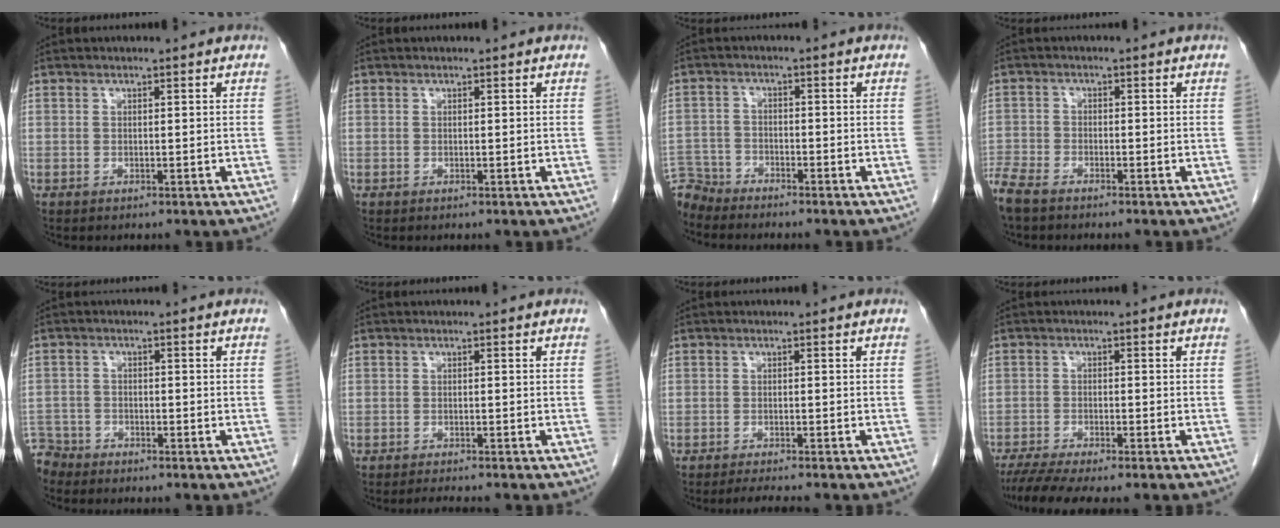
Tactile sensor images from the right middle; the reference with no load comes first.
{"total": 0.0}
{"total": 5.3, "force": [-5.2, 1.2, -0.4], "torque": [0.015, -0.007, -0.101]}
{"total": 5.9, "force": [-5.0, 1.8, 2.6], "torque": [-0.056, -0.014, -0.097]}
{"total": 4.2, "force": [-3.9, 1.3, -0.8], "torque": [0.021, -0.007, -0.078]}
{"total": 2.2, "force": [-2.1, -0.1, 0.7], "torque": [-0.014, -0.008, -0.030]}
{"total": 3.0, "force": [-2.7, -0.1, 1.2], "torque": [-0.023, -0.011, -0.042]}
{"total": 7.6, "force": [-6.4, 0.3, 4.0], "torque": [-0.057, -0.014, -0.103]}